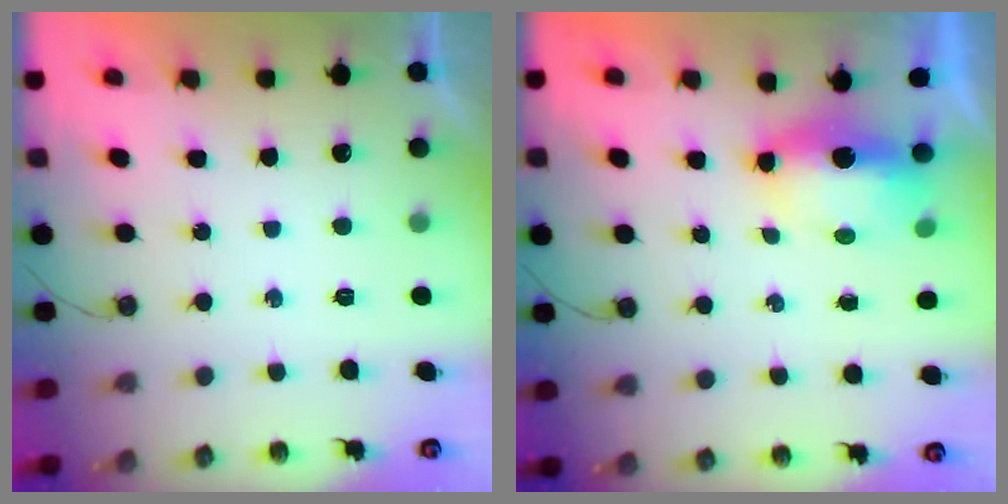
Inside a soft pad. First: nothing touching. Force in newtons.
{"total": 6.6, "press": 6.5, "slide": 1.1}